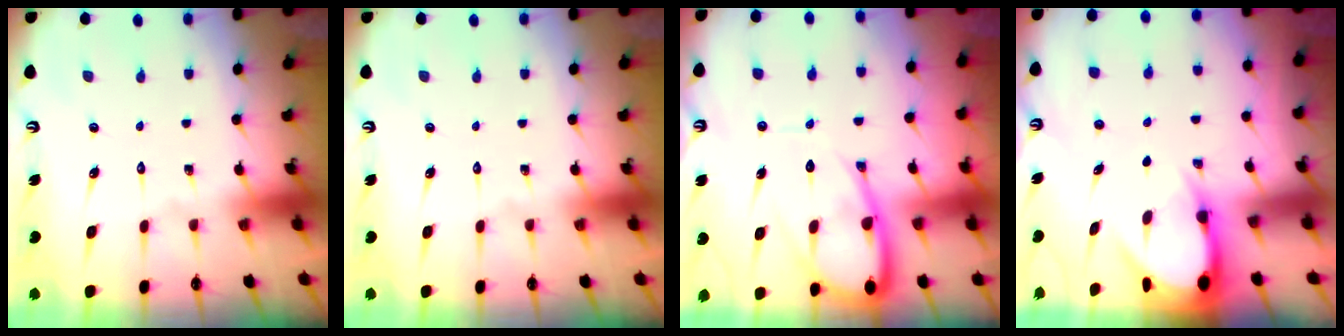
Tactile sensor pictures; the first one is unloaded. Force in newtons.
{"total": 0.0}
{"total": 11.4, "press": 11.4, "slide": 1.0}
{"total": 3.5, "press": 3.5, "slide": 0.2}